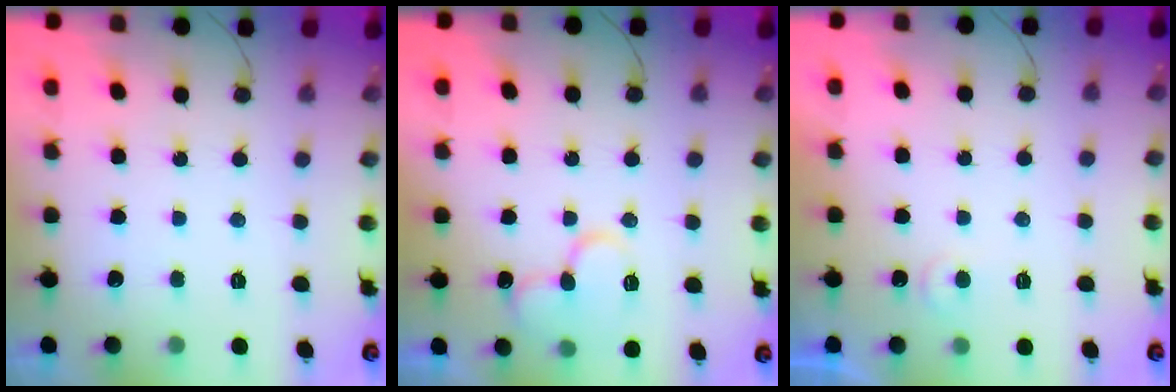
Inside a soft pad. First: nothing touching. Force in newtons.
{"total": 12.4, "press": 12.3, "slide": 1.5}
{"total": 3.4, "press": 3.3, "slide": 0.3}